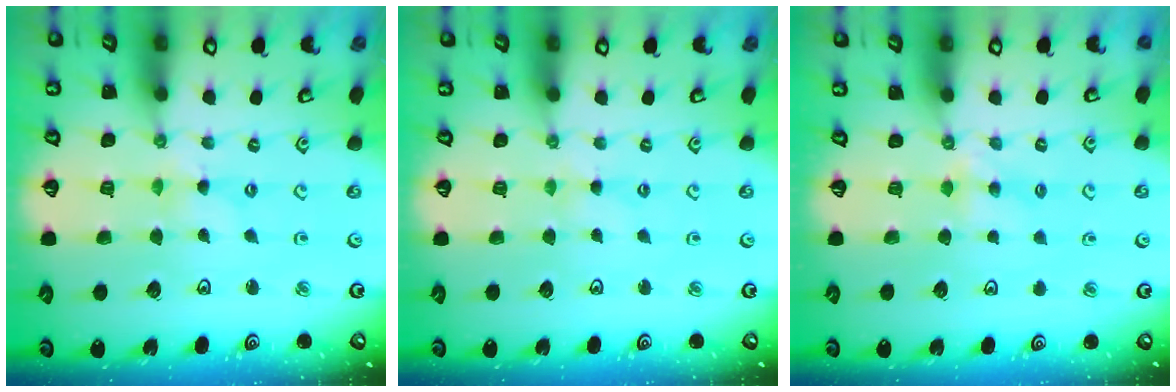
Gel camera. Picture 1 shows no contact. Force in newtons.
{"total": 1.9, "press": 1.9, "slide": 0.4}
{"total": 4.0, "press": 3.9, "slide": 0.6}